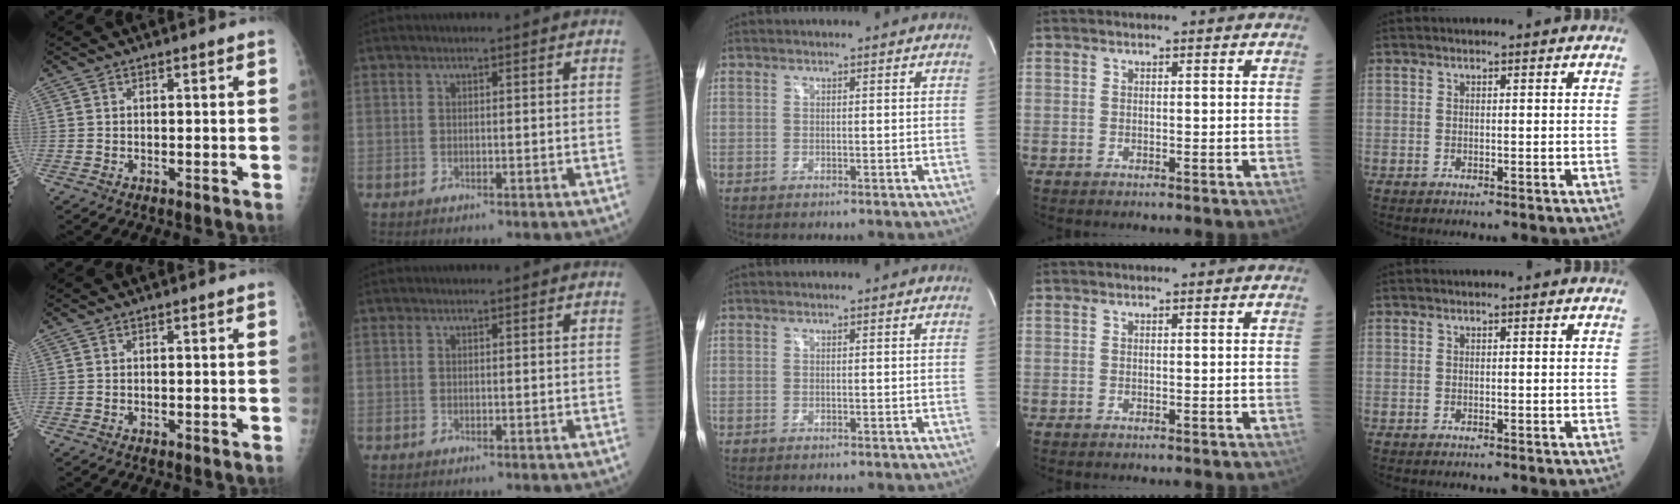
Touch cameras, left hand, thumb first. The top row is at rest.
{}